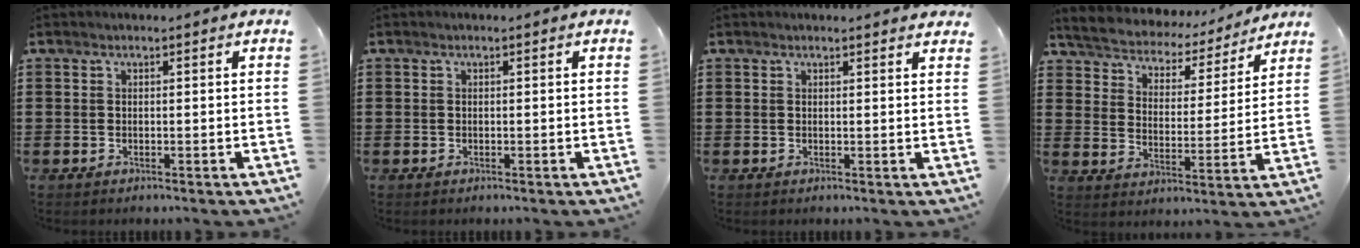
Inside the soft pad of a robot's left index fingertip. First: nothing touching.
{"total": 0.0}
{"total": 1.1, "force": [1.1, 0.1, 0.3], "torque": [0.000, -0.003, 0.019]}
{"total": 4.1, "force": [4.0, 0.8, 0.1], "torque": [-0.028, -0.030, 0.062]}